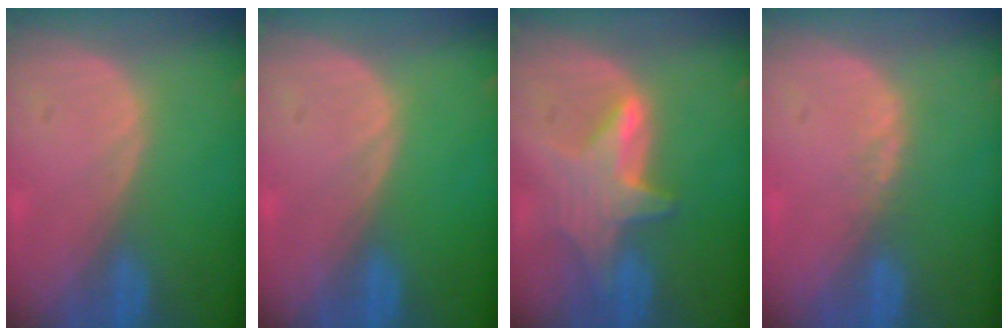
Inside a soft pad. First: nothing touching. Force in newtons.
{"total": 0.0}
{"total": 6.8, "press": 6.3, "slide": 2.4}
{"total": 1.3, "press": 1.1, "slide": 0.7}